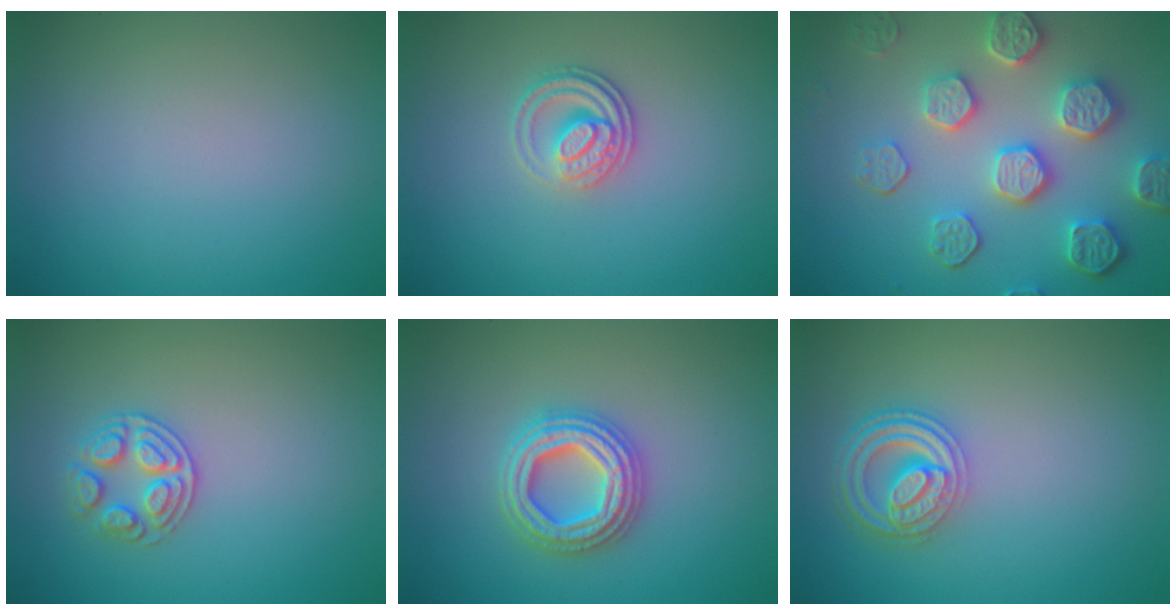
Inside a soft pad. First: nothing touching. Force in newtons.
{"total": 2.8, "press": 2.5, "slide": 1.4}
{"total": 6.4, "press": 5.4, "slide": 3.4}
{"total": 2.5, "press": 2.4, "slide": 0.6}
{"total": 4.8, "press": 4.7, "slide": 0.8}
{"total": 4.5, "press": 4.0, "slide": 2.1}